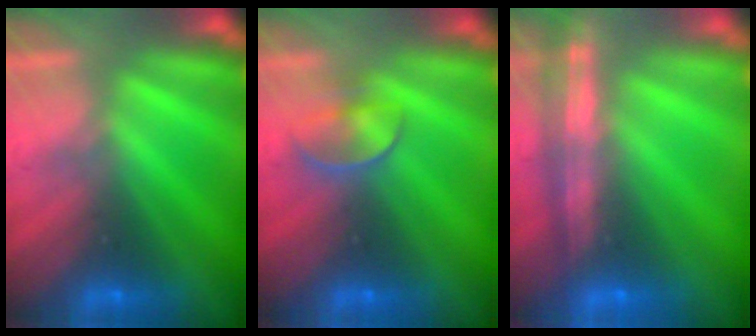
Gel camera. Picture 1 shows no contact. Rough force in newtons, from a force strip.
{"total": 2.3}
{"total": 7.5}